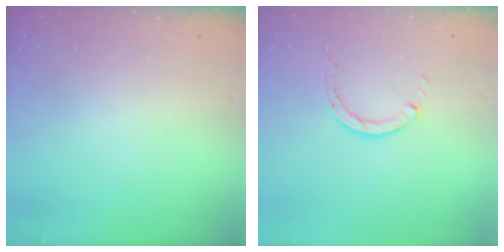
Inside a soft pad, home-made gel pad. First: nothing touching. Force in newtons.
{"total": 3.2, "press": 3.2, "slide": 0.5}